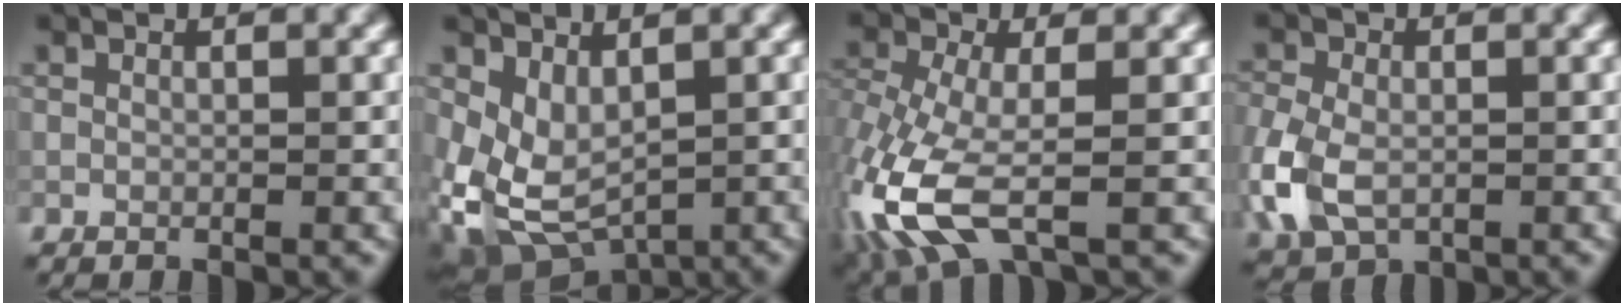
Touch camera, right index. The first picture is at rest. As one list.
[{"total": 5.3, "force": [0.3, 3.6, 3.8], "torque": [-0.088, -0.021, 0.017]}, {"total": 8.4, "force": [-3.2, 3.5, 7.0], "torque": [-0.167, -0.009, -0.070]}, {"total": 6.6, "force": [-1.8, 4.5, 4.6], "torque": [-0.119, -0.012, -0.041]}]